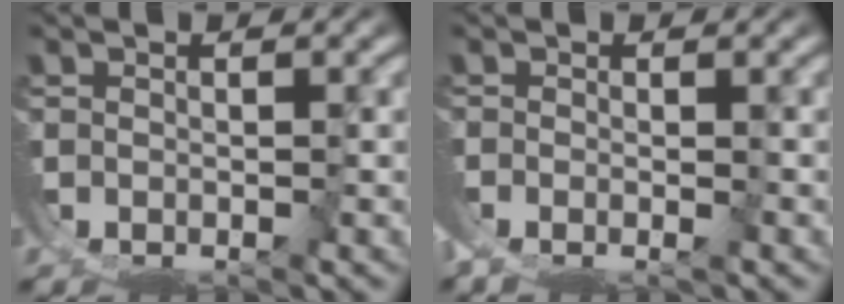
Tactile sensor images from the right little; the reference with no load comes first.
{"total": 2.7, "force": [-1.2, 2.0, 1.5], "torque": [-0.033, -0.007, -0.019]}